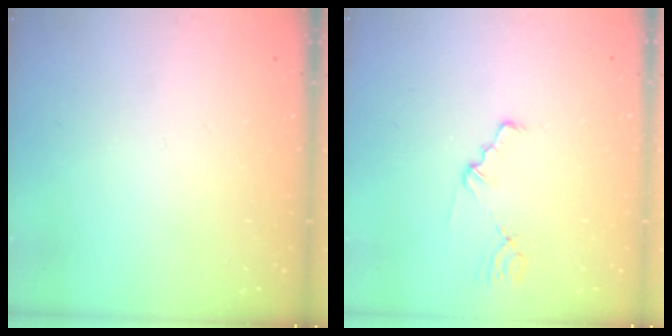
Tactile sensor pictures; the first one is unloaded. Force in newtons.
{"total": 1.1, "press": 1.1, "slide": 0.2}